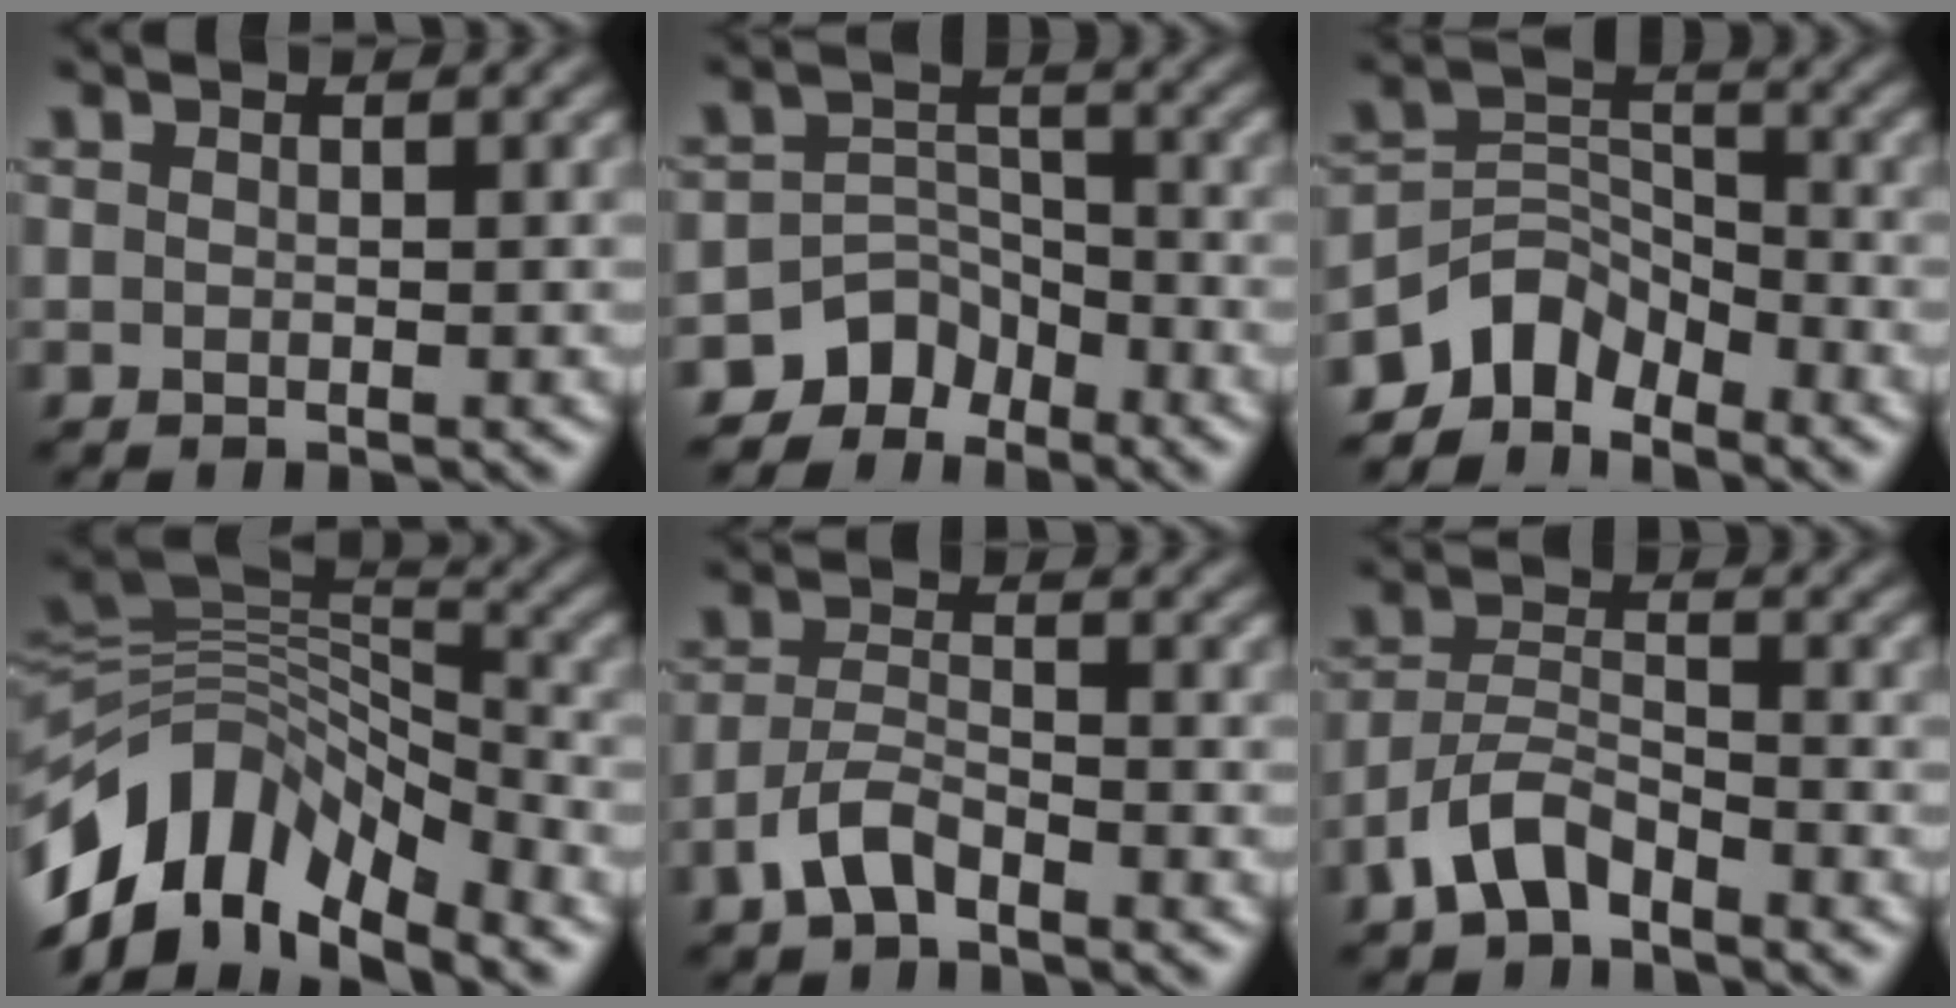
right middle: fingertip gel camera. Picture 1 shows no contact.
{"total": 4.2, "force": [-3.3, 2.5, 0.6], "torque": [-0.001, 0.001, -0.063]}
{"total": 4.4, "force": [-3.5, 2.4, 1.2], "torque": [-0.014, 0.004, -0.076]}
{"total": 11.9, "force": [-5.6, 6.5, 8.2], "torque": [-0.155, 0.021, -0.114]}
{"total": 2.9, "force": [-1.9, 1.2, 1.8], "torque": [-0.041, 0.010, -0.045]}
{"total": 3.8, "force": [-2.7, 1.7, 2.1], "torque": [-0.046, 0.009, -0.061]}